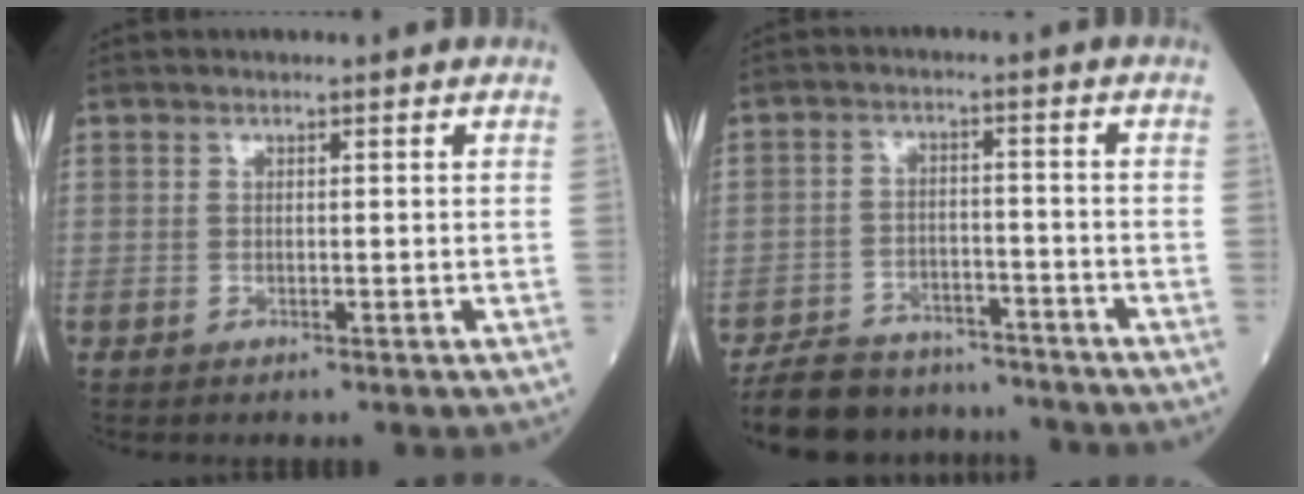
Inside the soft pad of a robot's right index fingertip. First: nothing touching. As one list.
[{"total": 11.8, "force": [-10.7, 4.4, 2.6], "torque": [-0.042, 0.015, -0.162]}]